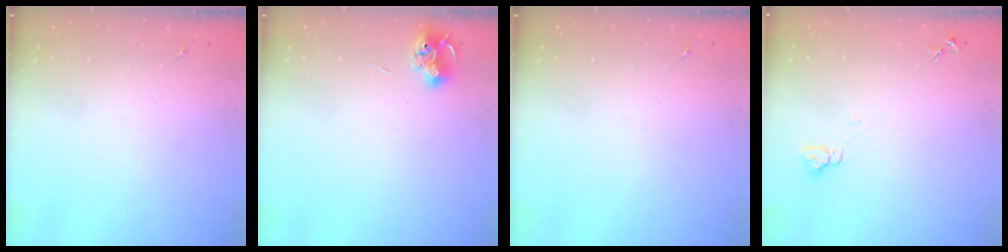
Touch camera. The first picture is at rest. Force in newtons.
{"total": 6.5, "press": 6.5, "slide": 0.8}
{"total": 0.0}
{"total": 4.1, "press": 4.1, "slide": 0.3}